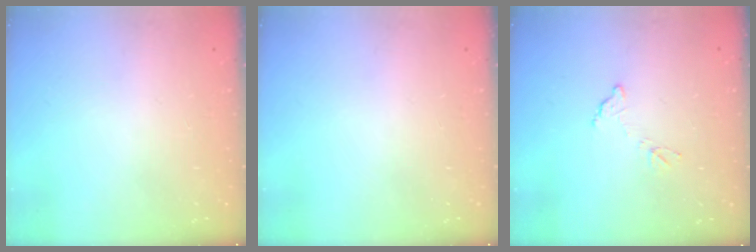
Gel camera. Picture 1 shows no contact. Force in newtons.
{"total": 0.0}
{"total": 6.4, "press": 6.4, "slide": 0.3}